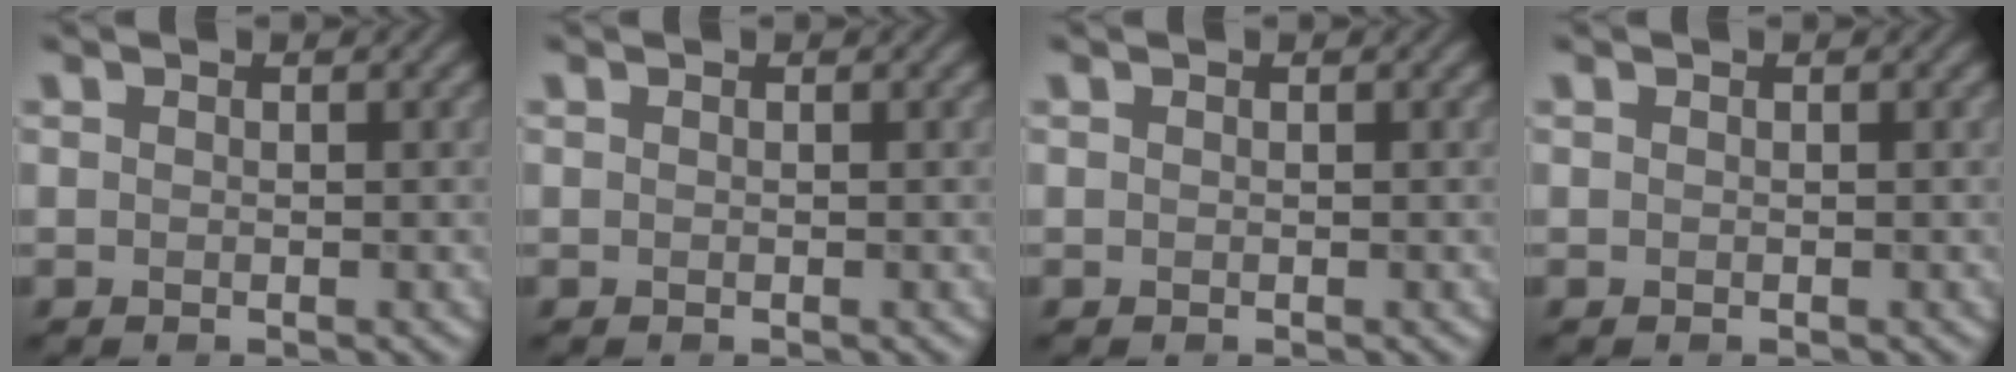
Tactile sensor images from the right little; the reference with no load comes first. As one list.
[{"total": 0.0}, {"total": 0.0}, {"total": 0.0}]